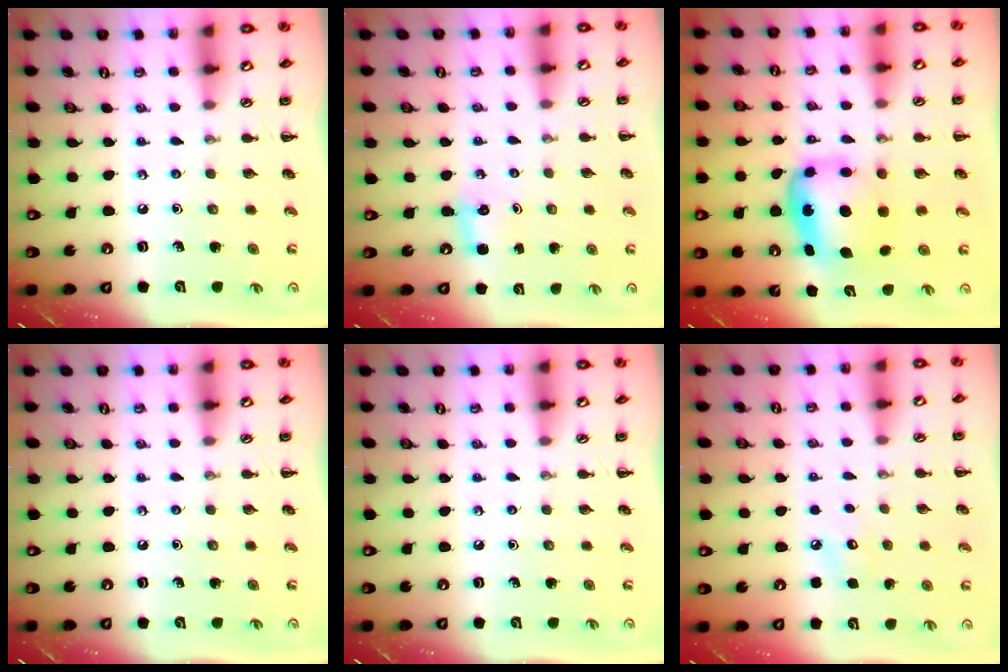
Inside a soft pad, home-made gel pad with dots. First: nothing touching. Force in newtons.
{"total": 2.6, "press": 2.5, "slide": 0.7}
{"total": 6.3, "press": 6.1, "slide": 1.5}
{"total": 0.0}
{"total": 0.0}
{"total": 4.7, "press": 4.5, "slide": 1.3}